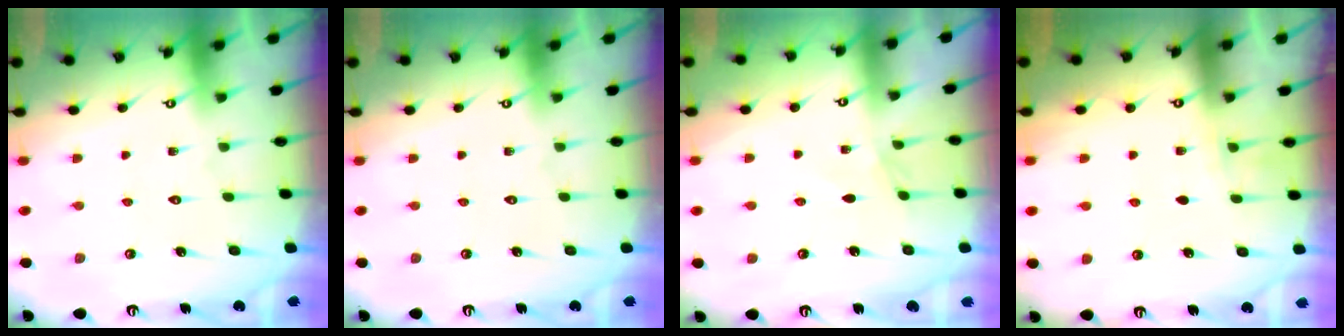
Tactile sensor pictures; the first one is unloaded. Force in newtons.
{"total": 0.0}
{"total": 2.6, "press": 2.5, "slide": 0.4}
{"total": 3.1, "press": 2.8, "slide": 1.2}